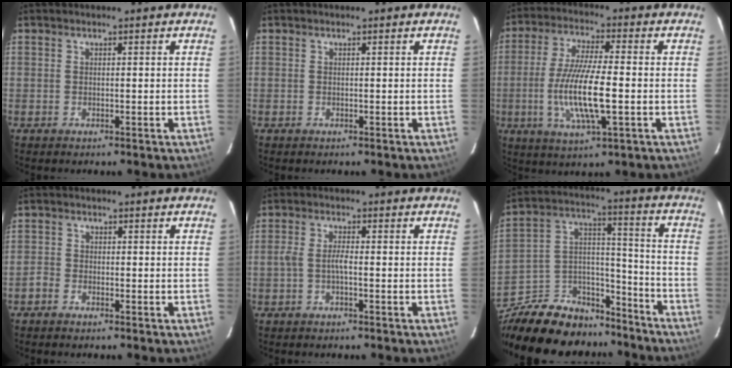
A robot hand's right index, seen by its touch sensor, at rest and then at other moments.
{"total": 0.0}
{"total": 12.7, "force": [-2.5, 2.5, 12.2], "torque": [-0.242, -0.013, -0.048]}
{"total": 1.9, "force": [-1.6, 1.0, 0.4], "torque": [-0.013, 0.002, -0.034]}
{"total": 2.3, "force": [-1.0, 0.3, 2.1], "torque": [-0.047, 0.005, -0.021]}
{"total": 26.1, "force": [-20.2, 12.7, 10.5], "torque": [-0.234, 0.054, -0.304]}